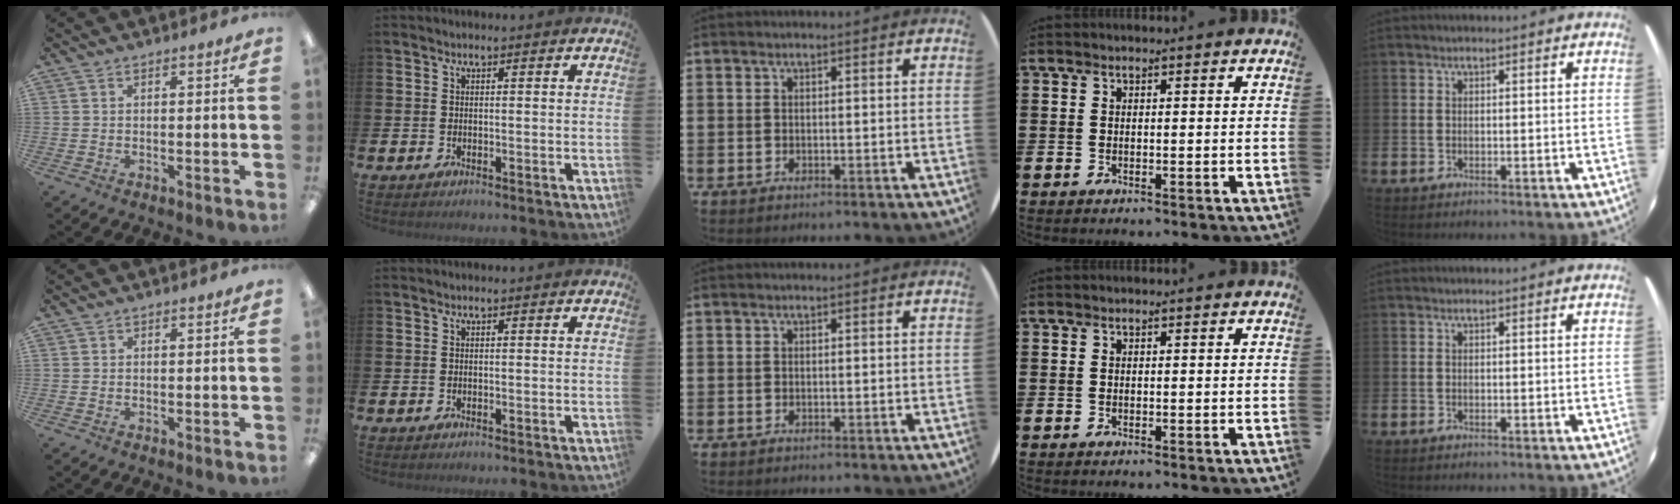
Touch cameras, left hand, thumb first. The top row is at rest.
{}